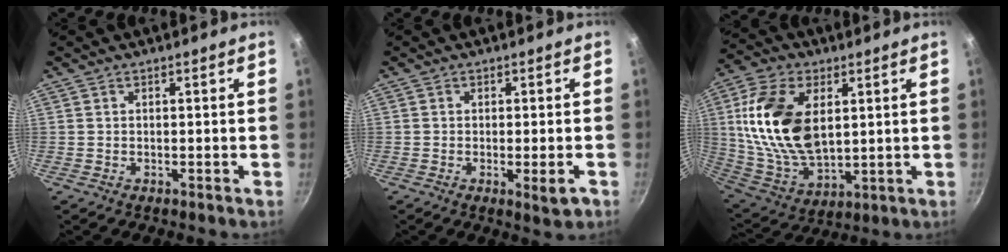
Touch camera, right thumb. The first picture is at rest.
{"total": 3.6, "force": [-1.2, 0.7, 3.3], "torque": [-0.051, -0.004, -0.019]}
{"total": 19.8, "force": [4.1, 11.8, 15.4], "torque": [-0.284, -0.016, 0.090]}